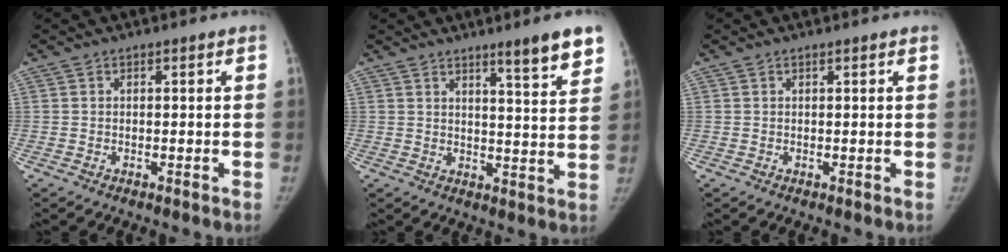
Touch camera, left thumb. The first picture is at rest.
{"total": 8.6, "force": [5.9, 0.7, 6.2], "torque": [-0.071, -0.037, 0.080]}
{"total": 0.7, "force": [0.5, -0.1, 0.4], "torque": [-0.008, 0.003, 0.009]}